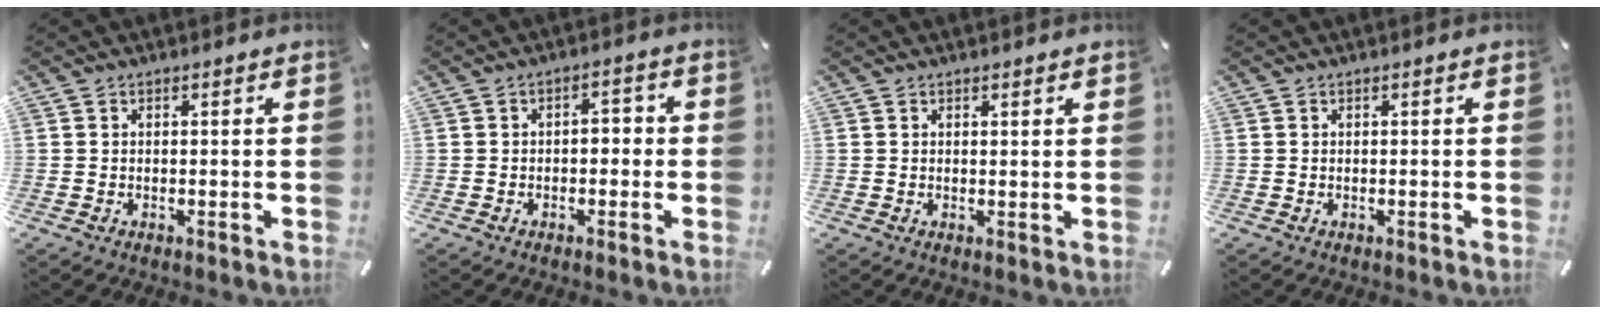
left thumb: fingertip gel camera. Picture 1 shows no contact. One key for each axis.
{"total": 2.9, "fx": -1.5, "fy": 1.8, "fz": 1.8, "tx": -0.034, "ty": 0.015, "tz": -0.031}
{"total": 0.7, "fx": 0.6, "fy": 0.1, "fz": 0.2, "tx": -0.004, "ty": -0.002, "tz": 0.012}
{"total": 0.0}